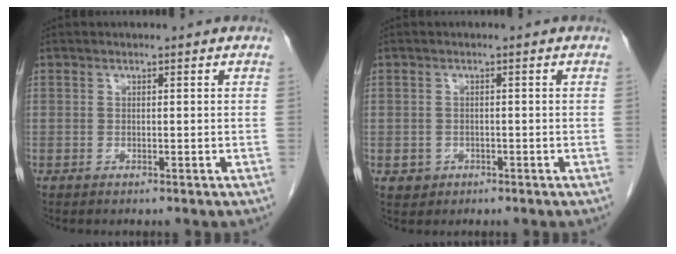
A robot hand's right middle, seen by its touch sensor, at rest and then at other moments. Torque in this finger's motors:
{"motor_torque": [0.46, -0.30, 0.12, 0.02]}